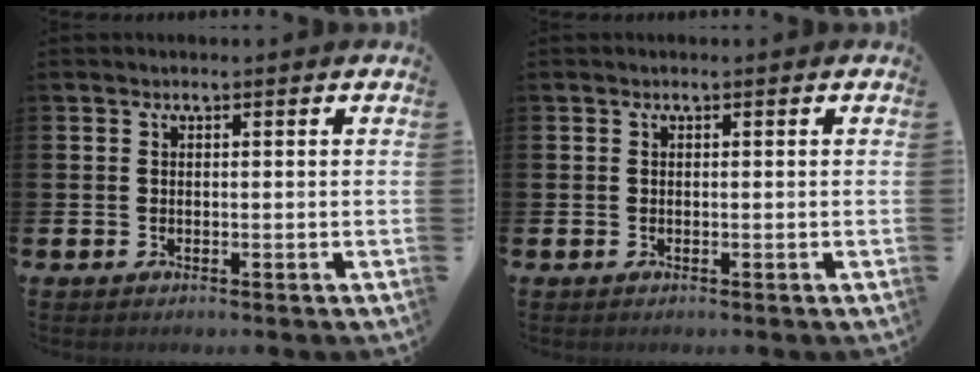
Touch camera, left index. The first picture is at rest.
{"total": 0.0}